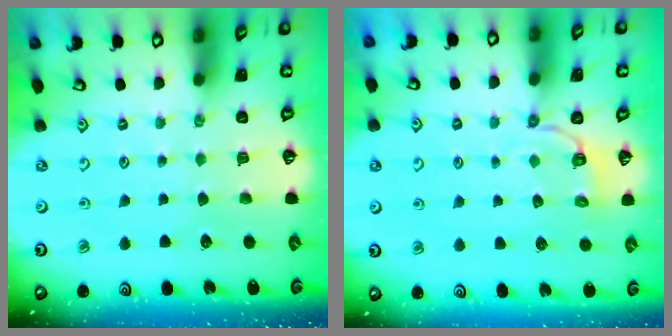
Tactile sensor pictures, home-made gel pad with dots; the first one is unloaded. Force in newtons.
{"total": 3.3, "press": 1.8, "slide": 2.7}